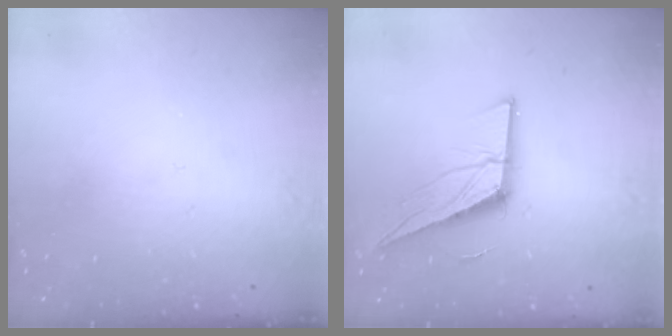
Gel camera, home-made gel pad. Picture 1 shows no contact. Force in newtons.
{"total": 12.7, "press": 12.6, "slide": 1.7}